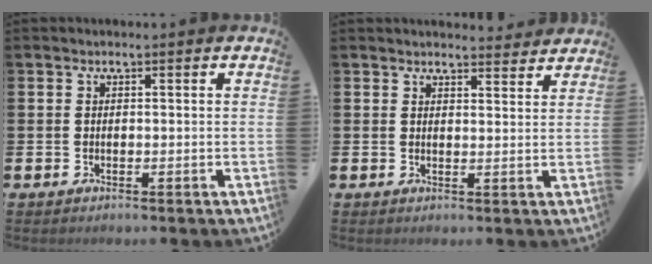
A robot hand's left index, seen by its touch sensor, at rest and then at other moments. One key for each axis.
{"total": 2.8, "fx": 2.8, "fy": 0.3, "fz": -0.1, "tx": 0.003, "ty": -0.018, "tz": 0.049}